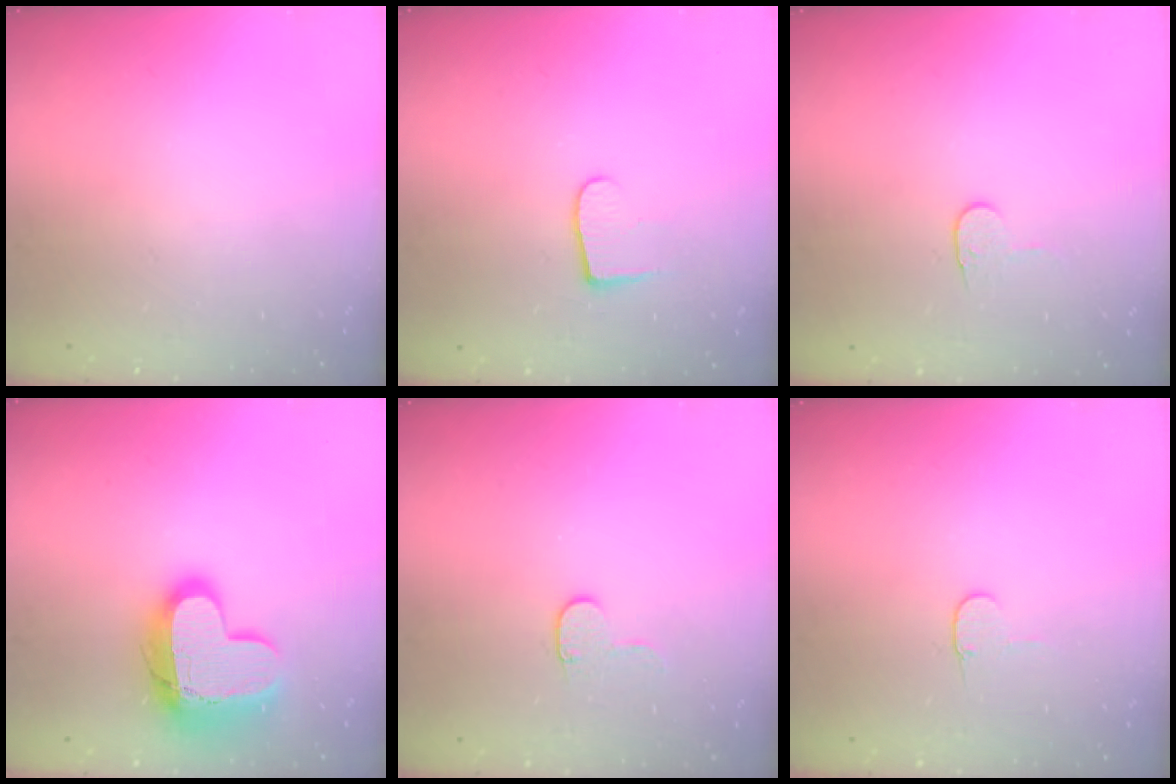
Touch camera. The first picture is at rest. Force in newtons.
{"total": 6.6, "press": 6.6, "slide": 0.6}
{"total": 3.8, "press": 3.7, "slide": 0.4}
{"total": 16.2, "press": 16.1, "slide": 1.3}
{"total": 5.5, "press": 5.5, "slide": 0.5}
{"total": 3.8, "press": 3.8, "slide": 0.4}